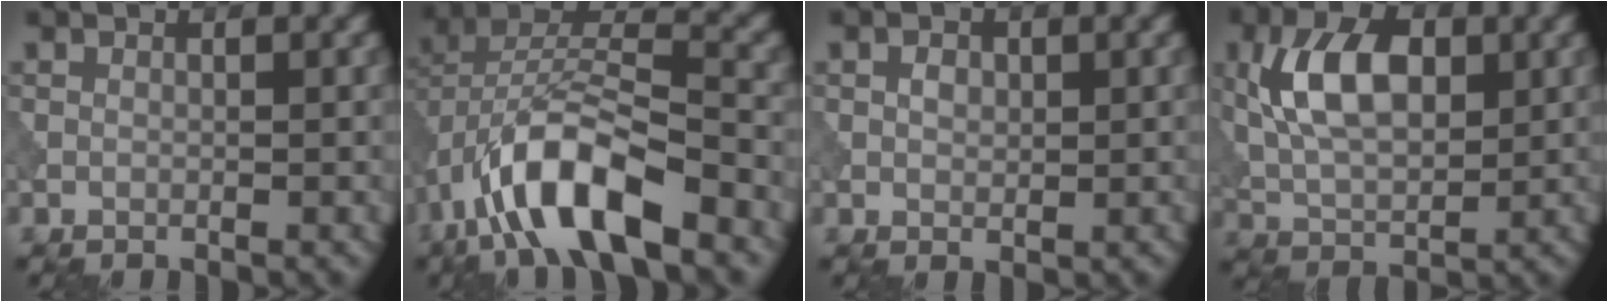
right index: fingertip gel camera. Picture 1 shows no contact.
{"total": 10.5, "force": [-5.5, 4.0, 8.0], "torque": [-0.147, 0.015, -0.104]}
{"total": 1.3, "force": [0.2, 1.1, 0.7], "torque": [-0.012, 0.001, 0.003]}
{"total": 7.9, "force": [1.6, 4.6, 6.2], "torque": [-0.118, 0.010, 0.027]}